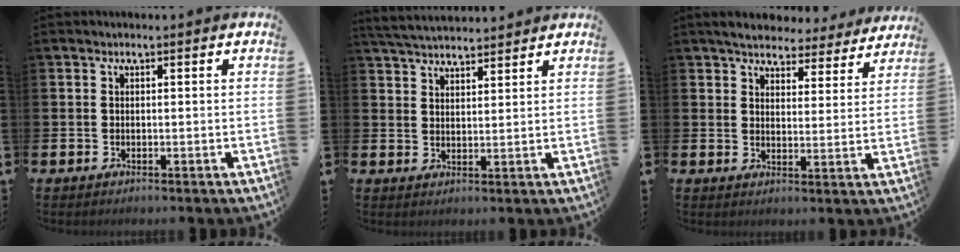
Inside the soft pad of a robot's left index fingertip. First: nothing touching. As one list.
[{"total": 4.3, "force": [4.2, 0.7, 0.5], "torque": [-0.028, -0.018, 0.079]}, {"total": 5.2, "force": [4.9, 1.3, 0.6], "torque": [-0.026, -0.030, 0.085]}]